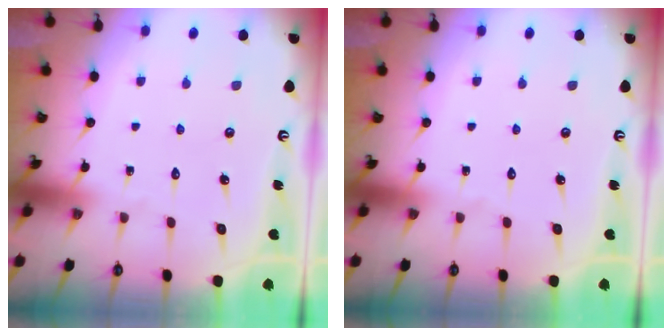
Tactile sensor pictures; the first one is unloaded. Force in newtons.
{"total": 0.0}